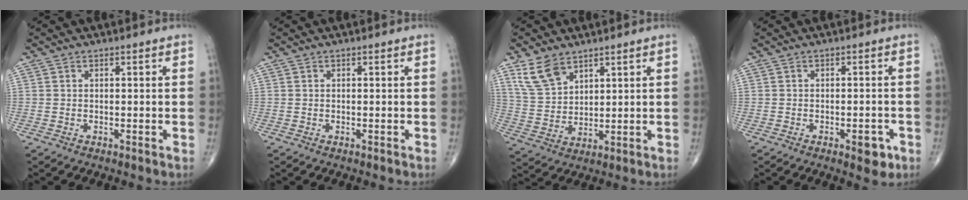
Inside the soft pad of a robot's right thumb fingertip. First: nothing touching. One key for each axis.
{"total": 0.0}
{"total": 8.0, "fx": 5.3, "fy": 4.5, "fz": 3.9, "tx": -0.065, "ty": -0.021, "tz": 0.115}
{"total": 4.0, "fx": -1.8, "fy": 1.8, "fz": 3.0, "tx": -0.023, "ty": 0.003, "tz": -0.019}